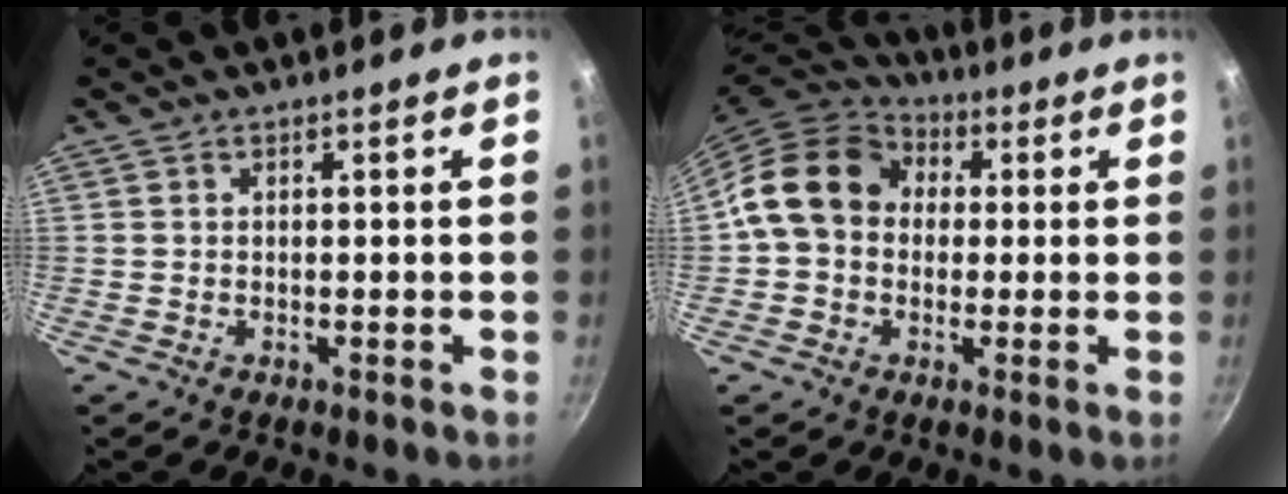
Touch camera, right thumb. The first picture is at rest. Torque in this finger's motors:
{"motor_torque": [0.50, 2.25, 0.62, -0.70, 0.13]}